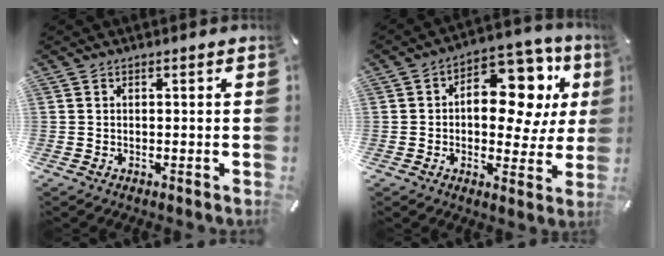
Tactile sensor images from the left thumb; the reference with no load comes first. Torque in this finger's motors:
{"motor_torque": [2.08, 2.09, 0.54, 0.32, 0.21]}